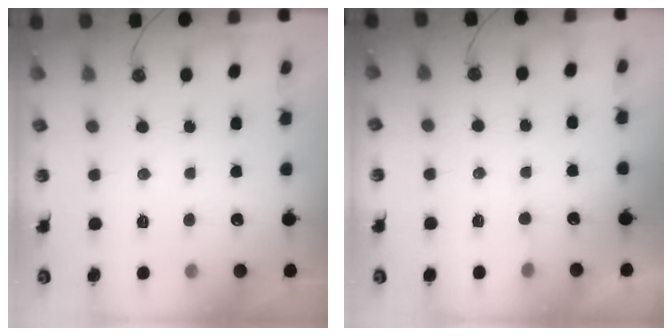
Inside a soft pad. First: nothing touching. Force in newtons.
{"total": 1.7, "press": 1.7, "slide": 0.2}